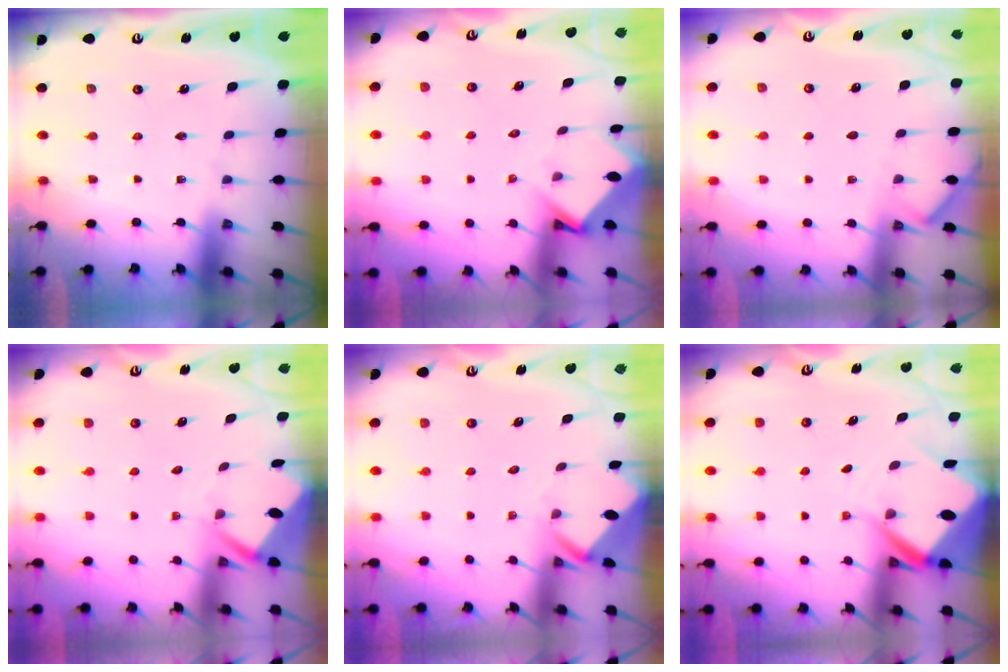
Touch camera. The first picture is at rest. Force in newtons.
{"total": 3.5, "press": 3.5, "slide": 0.3}
{"total": 3.6, "press": 3.6, "slide": 0.3}
{"total": 3.8, "press": 3.8, "slide": 0.3}
{"total": 3.3, "press": 3.3, "slide": 0.3}
{"total": 7.6, "press": 7.6, "slide": 0.6}